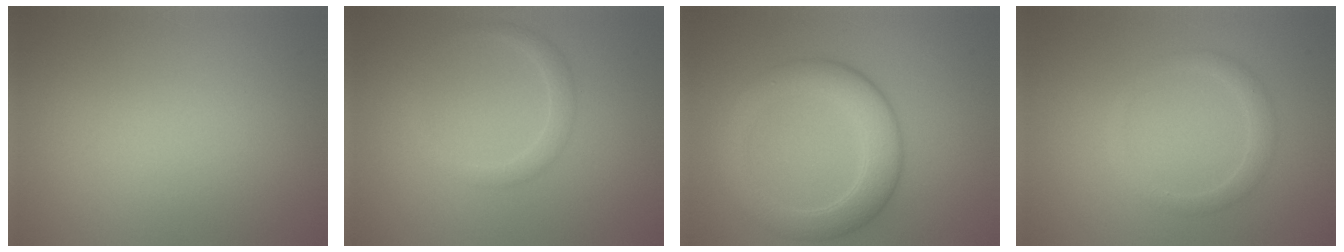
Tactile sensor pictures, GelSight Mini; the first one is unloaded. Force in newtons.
{"total": 1.4, "press": 1.4, "slide": 0.0}
{"total": 4.9, "press": 4.9, "slide": 0.4}
{"total": 1.6, "press": 1.6, "slide": 0.1}